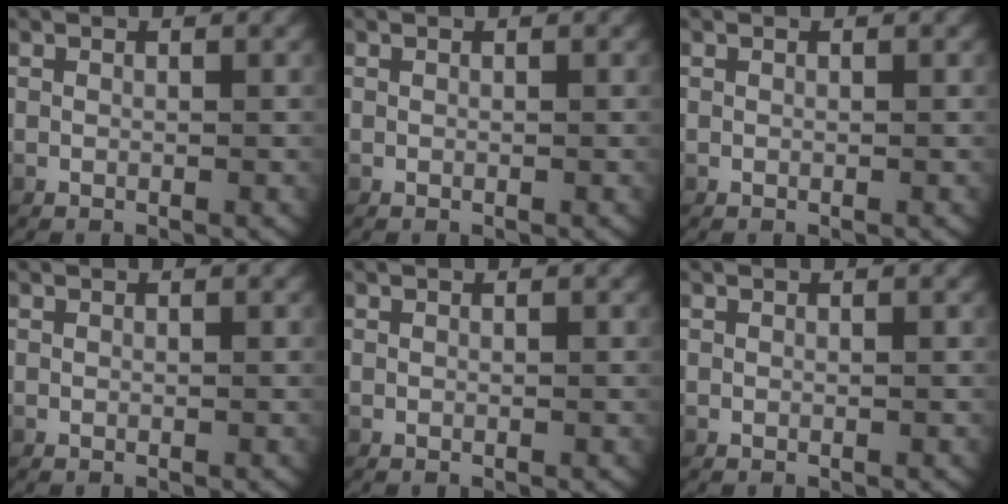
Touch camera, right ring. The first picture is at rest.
{"total": 0.0}
{"total": 0.0}
{"total": 0.0}
{"total": 0.0}
{"total": 0.0}